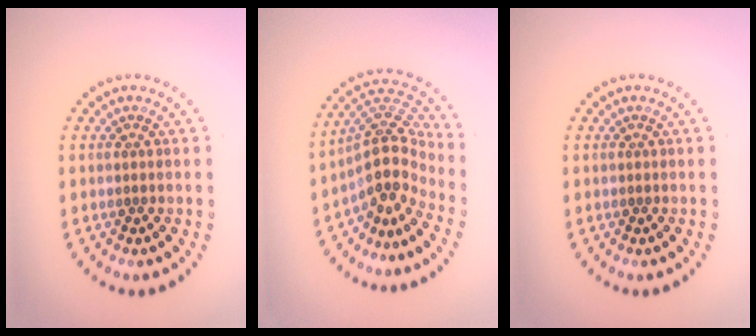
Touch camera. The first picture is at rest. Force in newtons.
{"total": 4.6, "press": 3.5, "slide": 3.1}
{"total": 0.0}